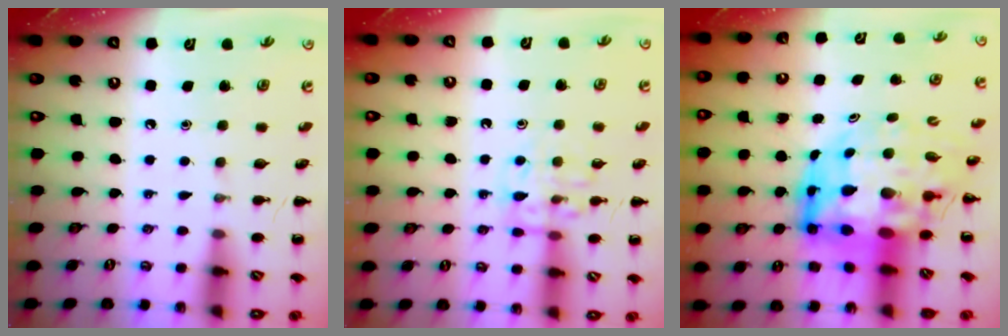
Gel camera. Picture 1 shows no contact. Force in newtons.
{"total": 11.3, "press": 11.3, "slide": 0.9}
{"total": 14.3, "press": 13.7, "slide": 4.3}